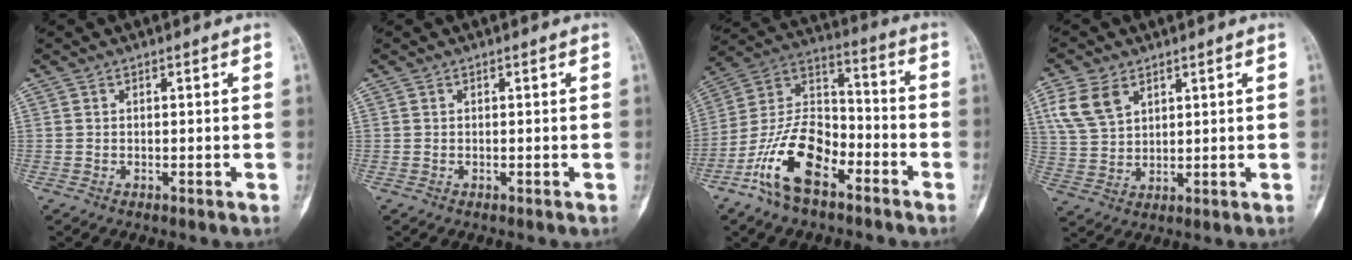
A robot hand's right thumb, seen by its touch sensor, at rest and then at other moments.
{"total": 0.0}
{"total": 16.0, "force": [-8.6, 8.1, 10.8], "torque": [-0.195, 0.067, -0.168]}
{"total": 8.2, "force": [4.1, 5.3, 4.8], "torque": [-0.091, -0.007, 0.090]}